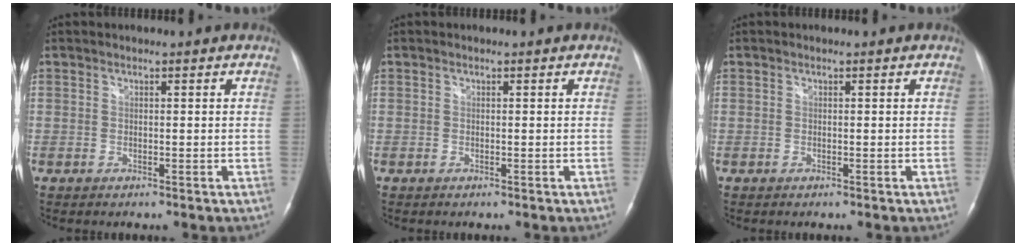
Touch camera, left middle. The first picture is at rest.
{"total": 0.0}
{"total": 0.0}